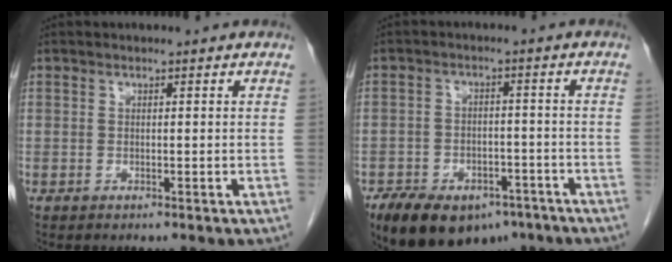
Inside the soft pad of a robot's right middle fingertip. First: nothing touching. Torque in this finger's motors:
{"motor_torque": [0.77, -1.33, 0.11, 0.05]}